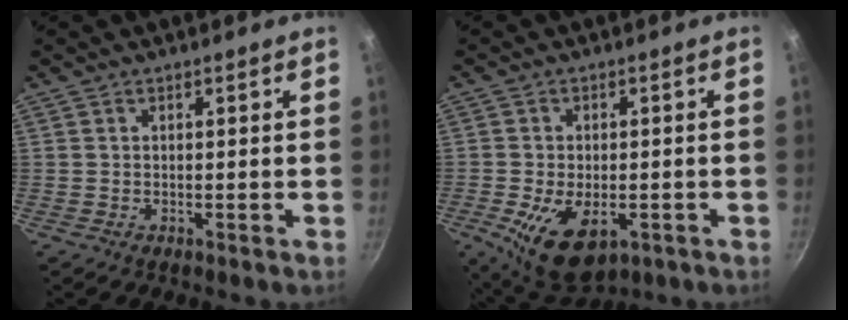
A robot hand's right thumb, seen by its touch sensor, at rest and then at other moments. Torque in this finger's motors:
{"motor_torque": [-0.17, 0.49, 0.89, -0.35, 0.09]}